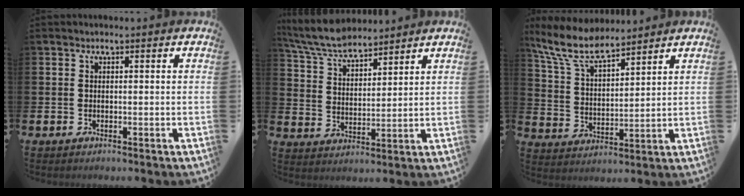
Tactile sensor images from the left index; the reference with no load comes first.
{"total": 7.1, "force": [6.6, 1.6, 2.1], "torque": [-0.071, -0.024, 0.122]}
{"total": 8.5, "force": [7.6, 1.9, 3.2], "torque": [-0.099, -0.032, 0.138]}